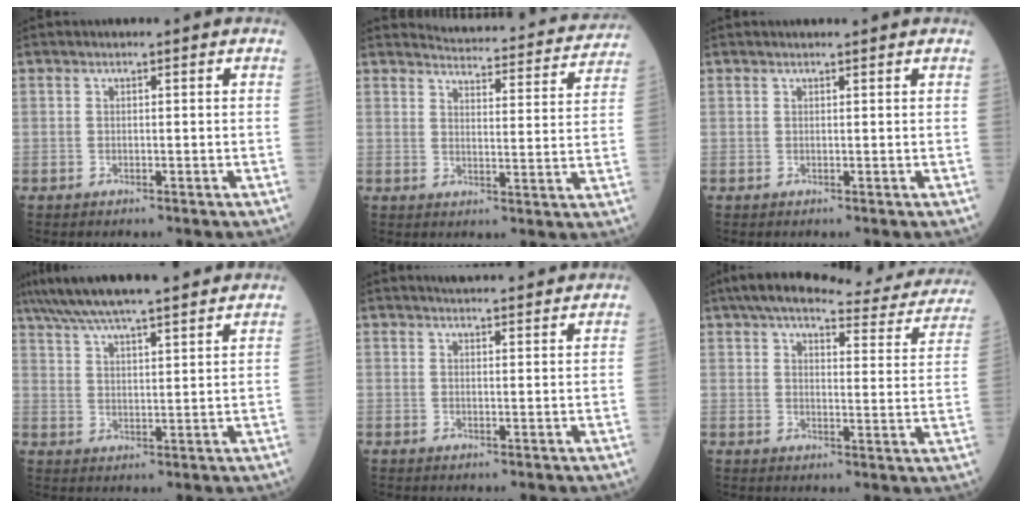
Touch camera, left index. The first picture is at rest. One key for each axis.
{"total": 17.9, "fx": 17.4, "fy": 2.9, "fz": 3.3, "tx": -0.031, "ty": -0.042, "tz": 0.189}
{"total": 2.3, "fx": 2.2, "fy": 0.1, "fz": 0.7, "tx": -0.008, "ty": 0.014, "tz": 0.027}
{"total": 19.3, "fx": 16.8, "fy": 2.0, "fz": 9.4, "tx": -0.165, "ty": 0.042, "tz": 0.251}
{"total": 8.4, "fx": 7.9, "fy": 0.9, "fz": 2.7, "tx": -0.037, "ty": 0.019, "tz": 0.093}
{"total": 23.1, "fx": 20.3, "fy": 4.4, "fz": 10.1, "tx": -0.131, "ty": -0.022, "tz": 0.234}